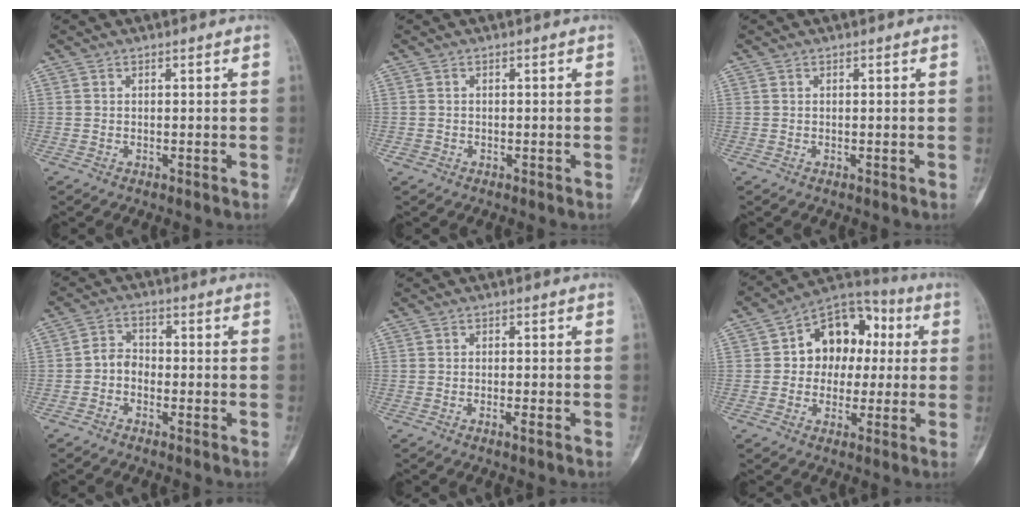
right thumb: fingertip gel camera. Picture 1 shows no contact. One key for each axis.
{"total": 0.7, "fx": -0.3, "fy": 0.6, "fz": 0.1, "tx": -0.003, "ty": 0.003, "tz": -0.007}
{"total": 0.0}
{"total": 3.3, "fx": -1.2, "fy": 2.5, "fz": 1.7, "tx": -0.019, "ty": 0.019, "tz": -0.034}
{"total": 1.3, "fx": -0.7, "fy": 0.1, "fz": 1.1, "tx": -0.020, "ty": 0.000, "tz": -0.012}
{"total": 13.9, "fx": 1.6, "fy": 10.6, "fz": 8.9, "tx": -0.074, "ty": 0.031, "tz": 0.014}